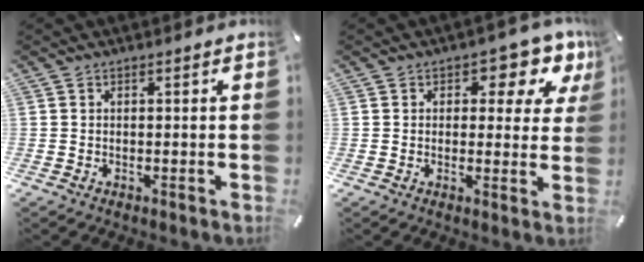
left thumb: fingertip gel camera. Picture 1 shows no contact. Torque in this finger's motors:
{"motor_torque": [1.24, 1.40, 0.57, -0.82, 0.19]}